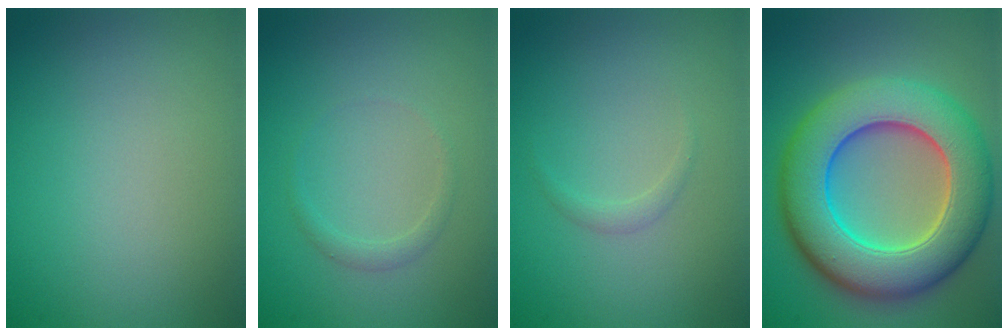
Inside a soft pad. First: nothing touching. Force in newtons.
{"total": 0.9, "press": 0.9, "slide": 0.0}
{"total": 0.8, "press": 0.8, "slide": 0.0}
{"total": 11.6, "press": 11.6, "slide": 0.4}